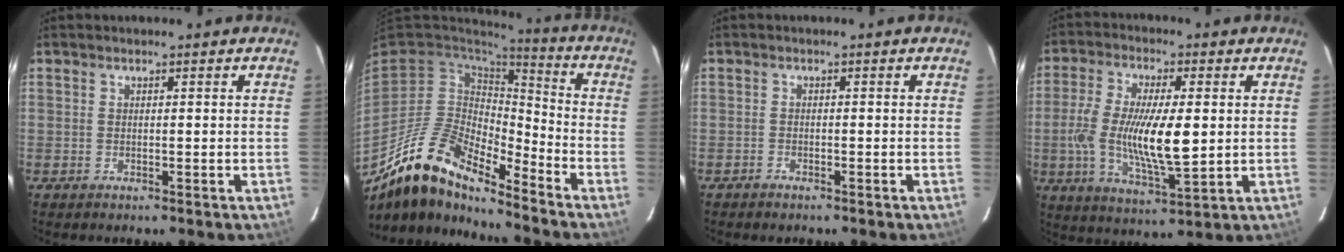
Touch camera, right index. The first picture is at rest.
{"total": 16.9, "force": [-13.8, 4.5, 8.7], "torque": [-0.161, -0.018, -0.268]}
{"total": 1.2, "force": [-1.1, 0.5, 0.2], "torque": [-0.013, 0.004, -0.020]}
{"total": 14.1, "force": [-0.3, 4.6, 13.3], "torque": [-0.261, -0.008, -0.005]}